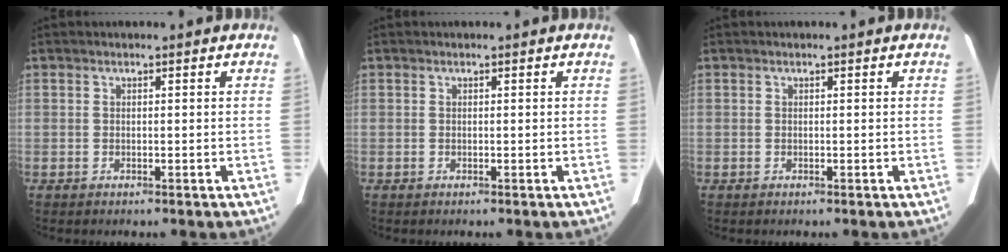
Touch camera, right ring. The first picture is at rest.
{"total": 0.0}
{"total": 0.0}